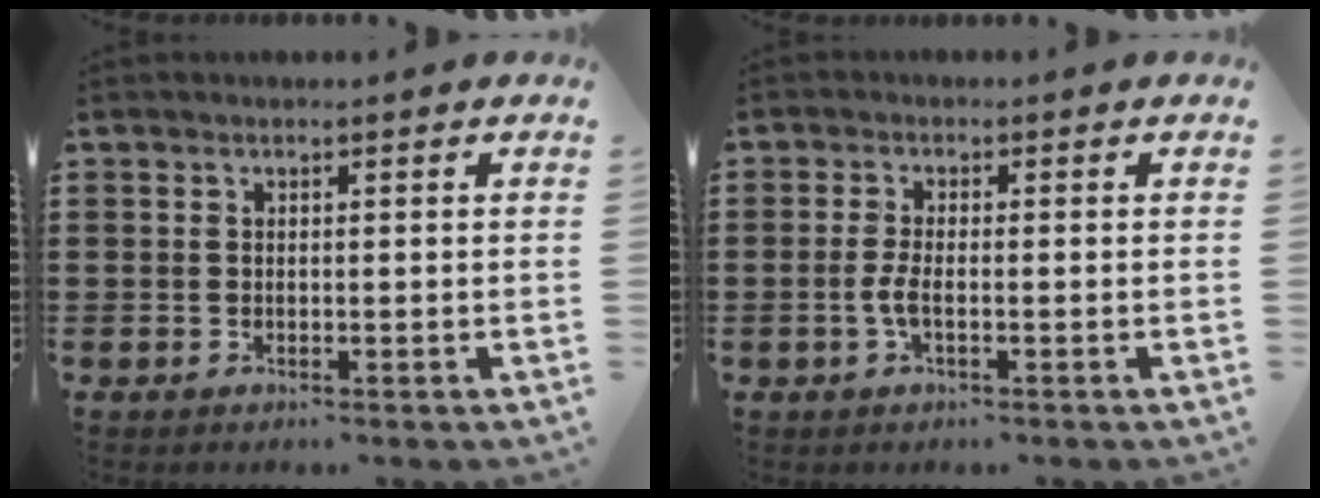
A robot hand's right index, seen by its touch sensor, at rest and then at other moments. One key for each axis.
{"total": 2.7, "fx": -0.9, "fy": 0.6, "fz": 2.4, "tx": -0.066, "ty": -0.007, "tz": -0.023}